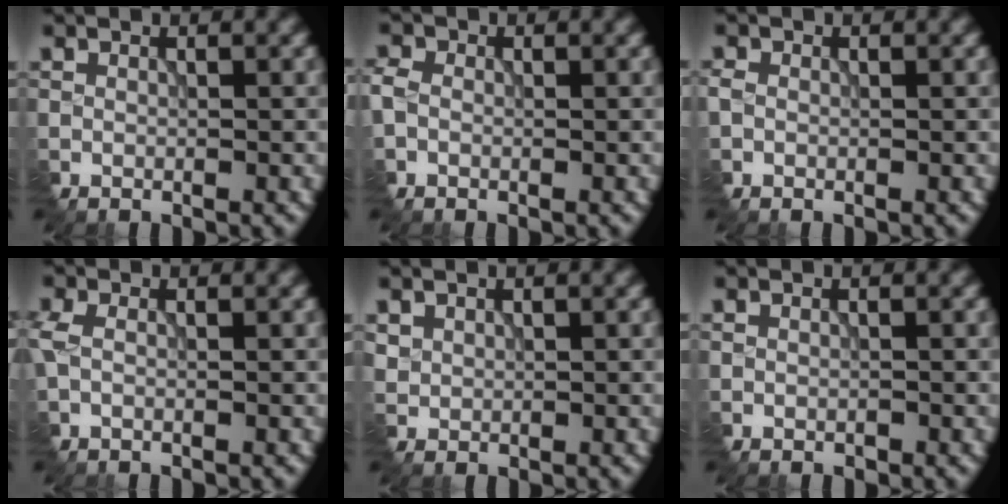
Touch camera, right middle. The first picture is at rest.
{"total": 1.9, "force": [-0.3, 1.6, 1.0], "torque": [-0.024, 0.001, -0.013]}
{"total": 1.2, "force": [-0.2, 1.0, 0.6], "torque": [-0.015, 0.000, -0.007]}
{"total": 2.2, "force": [-0.1, 1.4, 1.8], "torque": [-0.052, 0.001, -0.003]}
{"total": 1.0, "force": [0.6, 0.8, 0.0], "torque": [-0.008, -0.002, 0.018]}
{"total": 0.6, "force": [-0.4, 0.4, 0.3], "torque": [-0.007, -0.004, 0.000]}